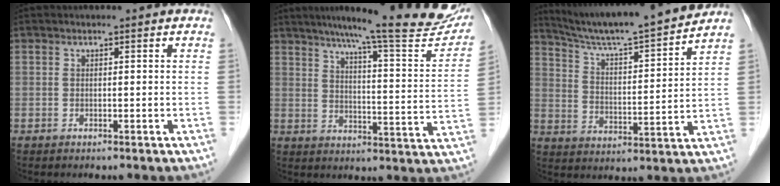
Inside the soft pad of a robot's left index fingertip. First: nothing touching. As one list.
[{"total": 22.6, "force": [19.6, 1.5, 11.2], "torque": [-0.156, -0.049, 0.243]}, {"total": 16.2, "force": [15.0, -1.0, 6.0], "torque": [-0.111, -0.010, 0.233]}]